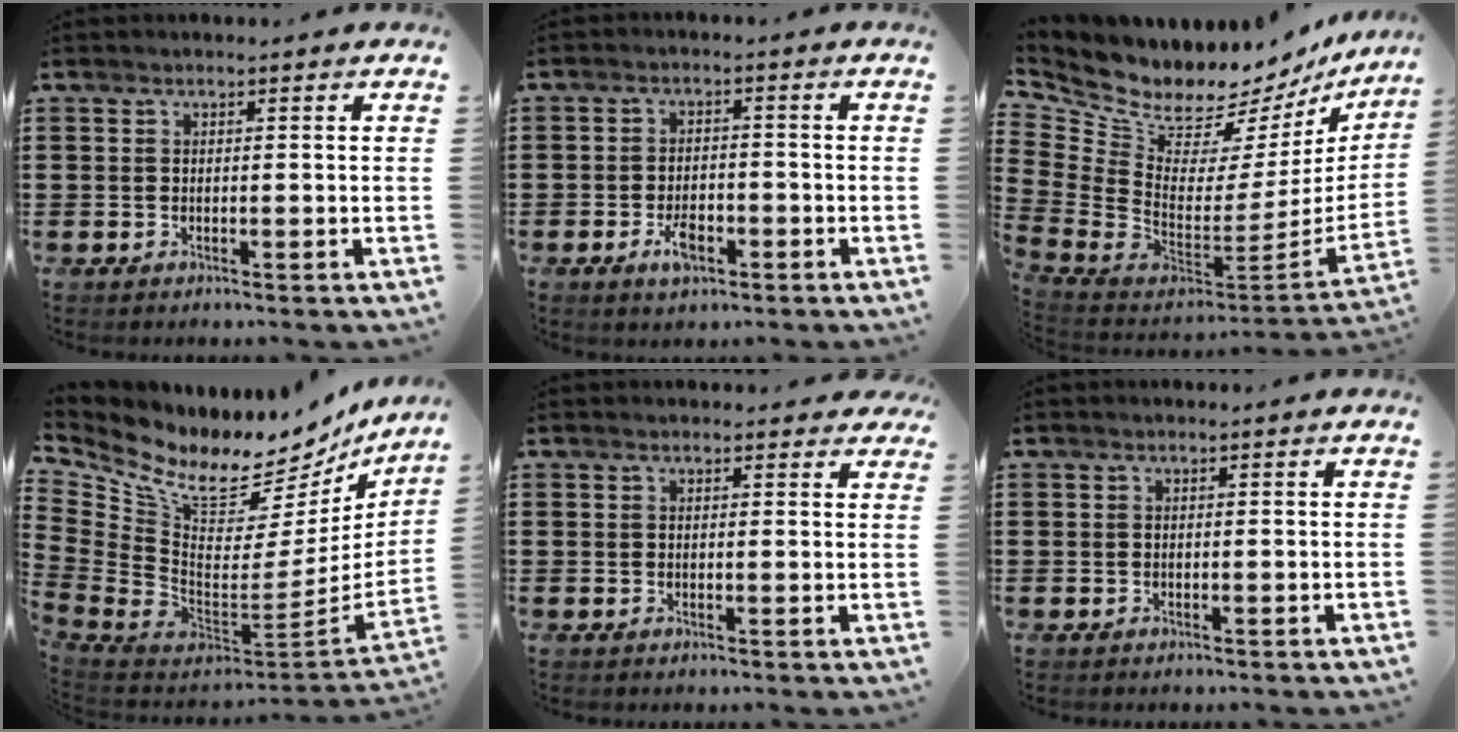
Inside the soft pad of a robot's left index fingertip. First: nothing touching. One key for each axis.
{"total": 4.2, "fx": -2.0, "fy": 1.9, "fz": 3.1, "tx": -0.065, "ty": 0.001, "tz": -0.039}
{"total": 8.8, "fx": 8.2, "fy": 2.7, "fz": 2.0, "tx": -0.095, "ty": -0.092, "tz": 0.143}
{"total": 10.6, "fx": 8.4, "fy": 4.4, "fz": 4.7, "tx": -0.125, "ty": -0.081, "tz": 0.146}
{"total": 1.4, "fx": 1.1, "fy": 0.8, "fz": 0.2, "tx": 0.001, "ty": 0.003, "tz": 0.020}
{"total": 0.0}